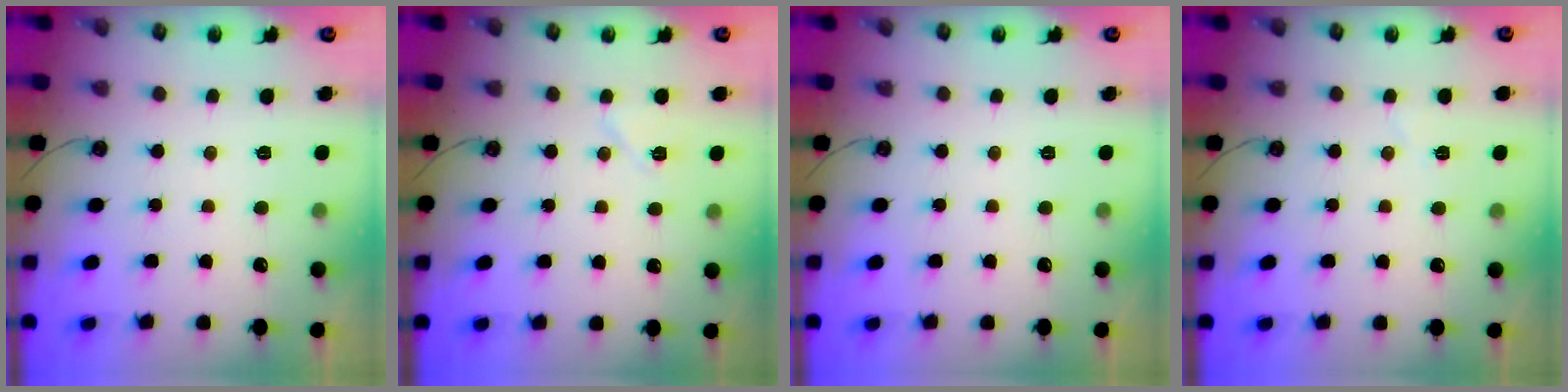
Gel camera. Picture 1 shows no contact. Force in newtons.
{"total": 6.5, "press": 6.5, "slide": 0.5}
{"total": 0.0}
{"total": 3.0, "press": 2.4, "slide": 1.7}